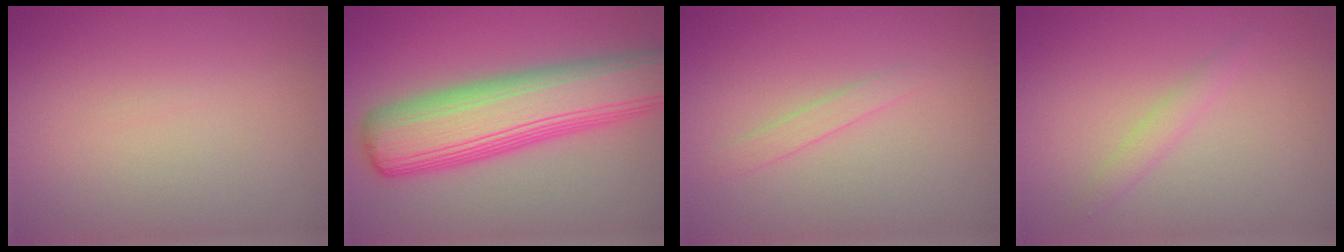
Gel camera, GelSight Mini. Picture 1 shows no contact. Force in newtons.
{"total": 10.8, "press": 10.8, "slide": 0.5}
{"total": 1.2, "press": 1.2, "slide": 0.1}
{"total": 1.4, "press": 1.4, "slide": 0.0}